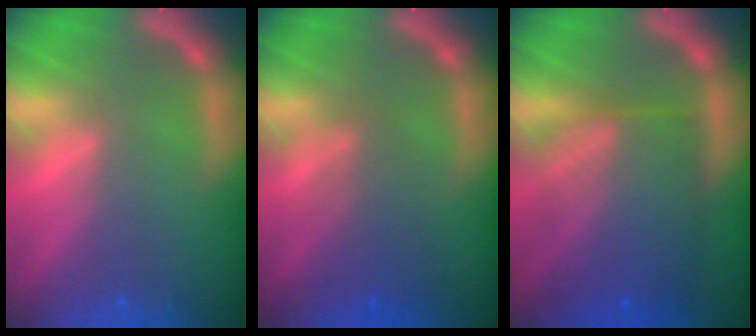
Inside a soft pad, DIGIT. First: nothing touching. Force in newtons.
{"total": 3.5}
{"total": 9.5}